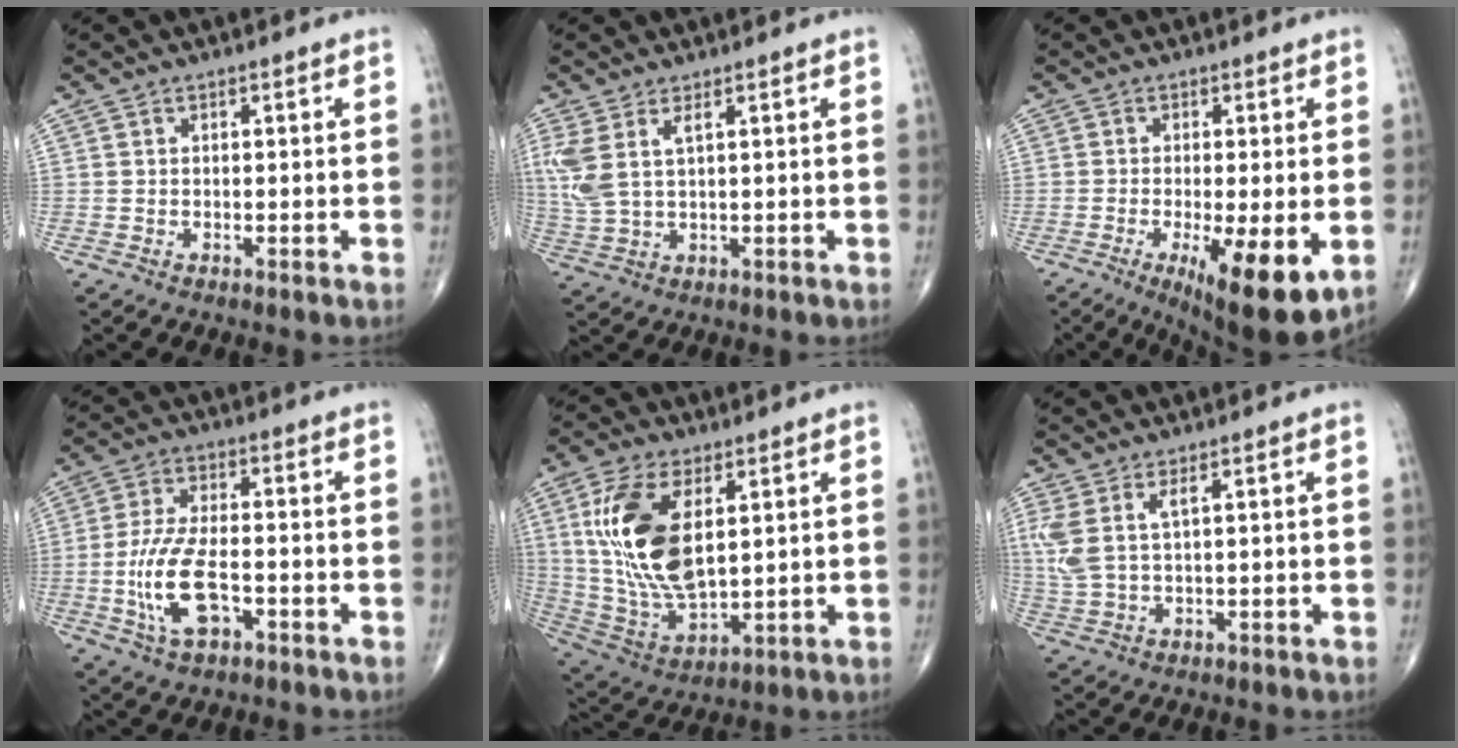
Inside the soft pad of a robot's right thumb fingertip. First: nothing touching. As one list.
[{"total": 6.8, "force": [2.6, 2.6, 5.7], "torque": [-0.156, -0.004, 0.062]}, {"total": 12.9, "force": [-3.8, 3.4, 11.8], "torque": [-0.171, -0.024, -0.051]}, {"total": 10.7, "force": [-3.0, 4.8, 9.1], "torque": [-0.189, 0.015, -0.057]}, {"total": 18.2, "force": [4.6, 8.9, 15.2], "torque": [-0.301, -0.022, 0.098]}, {"total": 5.8, "force": [2.3, 1.9, 5.0], "torque": [-0.139, -0.005, 0.055]}]